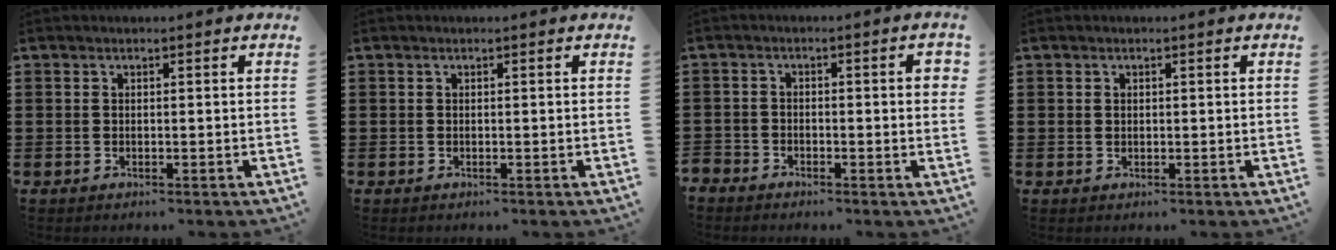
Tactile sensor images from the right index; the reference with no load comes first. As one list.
[{"total": 0.0}, {"total": 2.3, "force": [-1.7, 0.7, 1.2], "torque": [-0.020, 0.007, -0.038]}, {"total": 0.6, "force": [0.2, 0.5, 0.2], "torque": [-0.006, 0.002, 0.005]}]